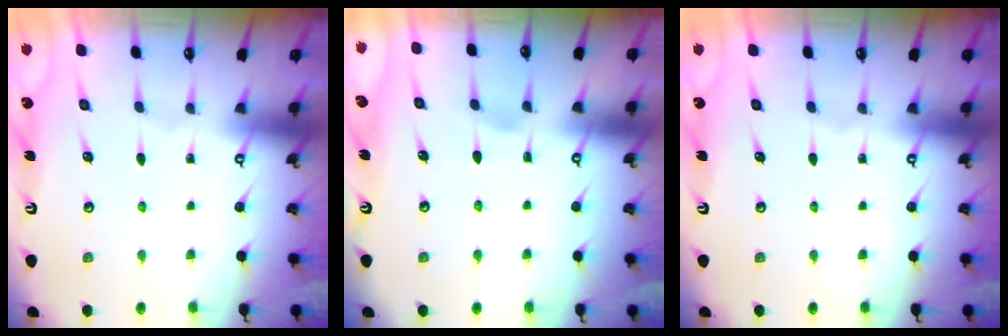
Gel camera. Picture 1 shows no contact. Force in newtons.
{"total": 3.2, "press": 3.2, "slide": 0.4}
{"total": 0.0}